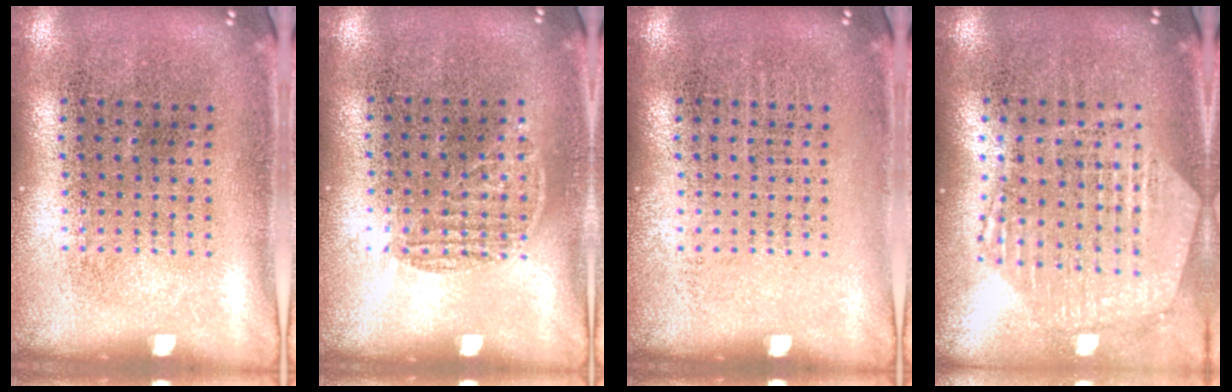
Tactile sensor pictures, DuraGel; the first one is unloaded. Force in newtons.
{"total": 0.8, "press": 0.7, "slide": 0.5}
{"total": 0.0}
{"total": 1.2, "press": 1.2, "slide": 0.1}